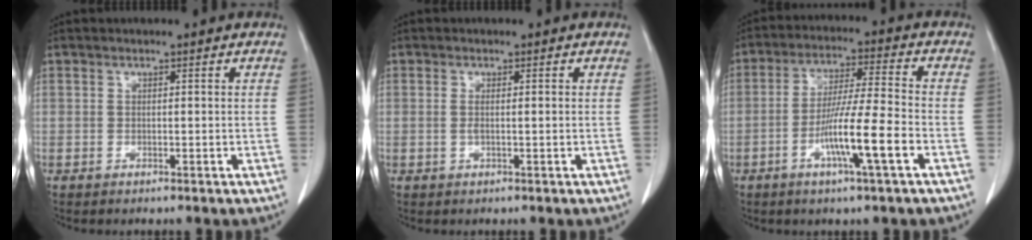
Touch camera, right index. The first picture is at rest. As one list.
[{"total": 1.6, "force": [-0.1, 0.3, 1.6], "torque": [-0.032, 0.001, 0.001]}, {"total": 10.6, "force": [-4.0, -0.5, 9.8], "torque": [-0.180, -0.007, -0.076]}]